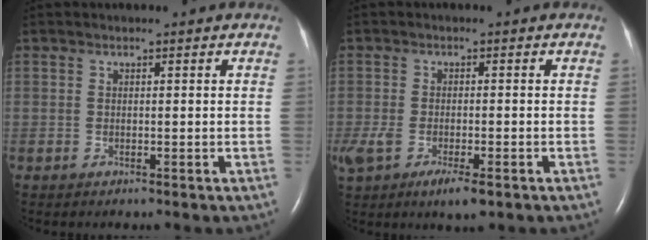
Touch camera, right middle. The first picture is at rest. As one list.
[{"total": 8.2, "force": [-4.7, 3.0, 6.1], "torque": [-0.120, -0.021, -0.077]}]